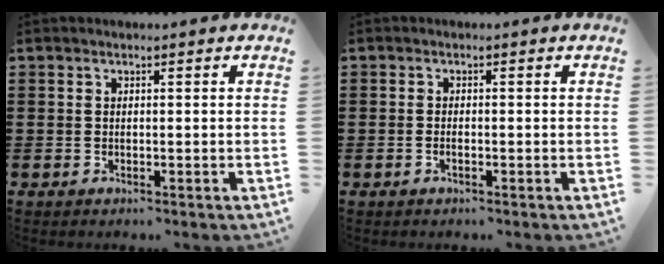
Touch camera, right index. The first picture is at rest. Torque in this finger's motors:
{"motor_torque": [-0.85, 1.28, -0.01, -0.01]}